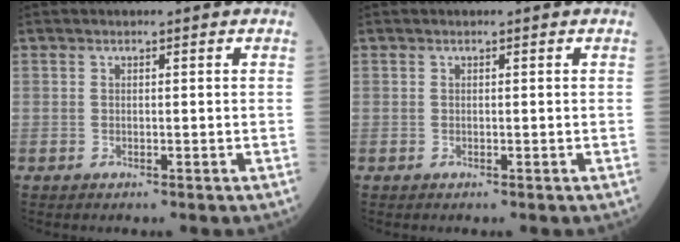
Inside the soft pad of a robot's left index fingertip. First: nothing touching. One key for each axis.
{"total": 0.0}